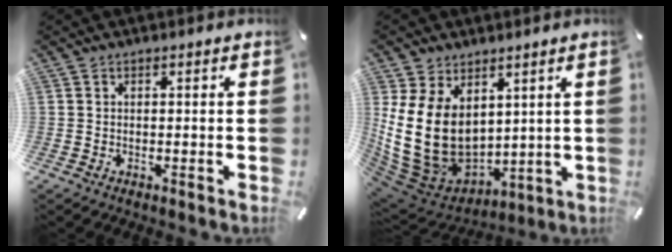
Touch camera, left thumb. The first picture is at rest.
{"total": 17.3, "force": [2.8, 13.3, 10.7], "torque": [-0.233, -0.035, 0.062]}